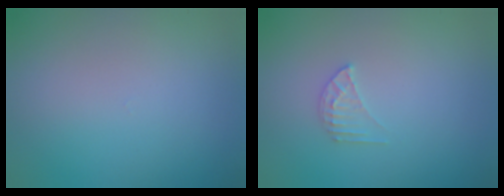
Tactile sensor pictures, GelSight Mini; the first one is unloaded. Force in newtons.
{"total": 1.5, "press": 1.5, "slide": 0.2}